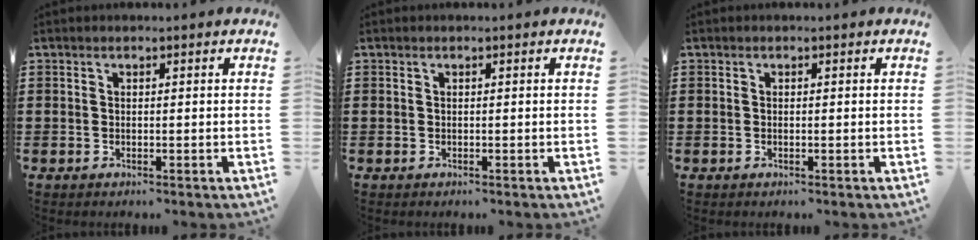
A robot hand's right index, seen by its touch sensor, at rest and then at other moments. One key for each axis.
{"total": 0.0}
{"total": 0.0}